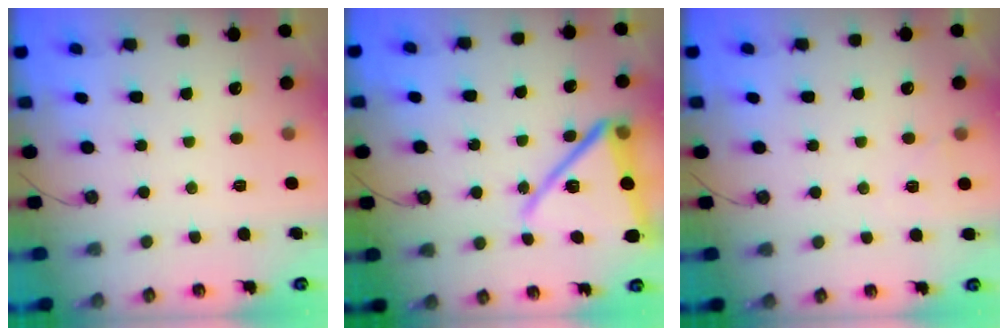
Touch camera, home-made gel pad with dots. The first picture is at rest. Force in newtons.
{"total": 18.4, "press": 18.1, "slide": 3.2}
{"total": 5.0, "press": 4.4, "slide": 2.3}